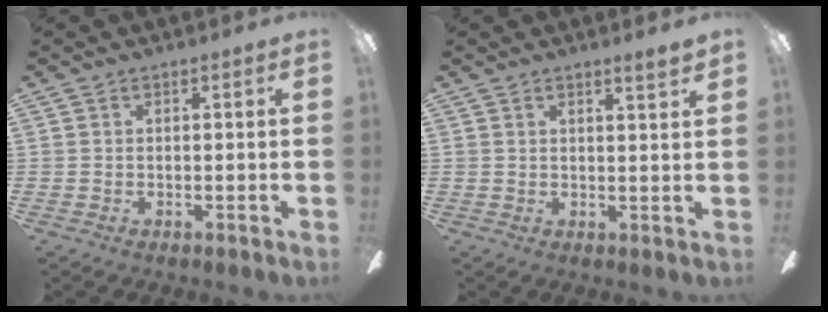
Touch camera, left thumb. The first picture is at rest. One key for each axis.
{"total": 2.7, "fx": 2.3, "fy": -0.3, "fz": 1.4, "tx": -0.016, "ty": -0.017, "tz": 0.037}